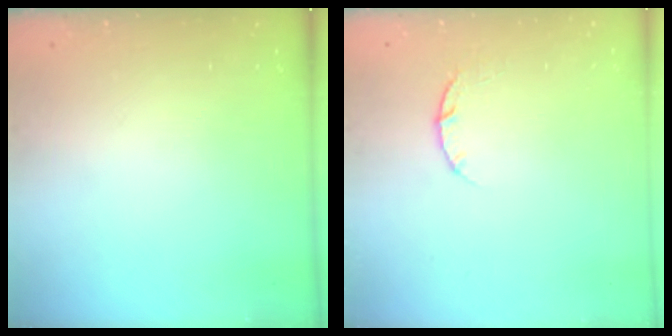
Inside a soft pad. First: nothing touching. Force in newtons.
{"total": 3.8, "press": 3.8, "slide": 0.5}